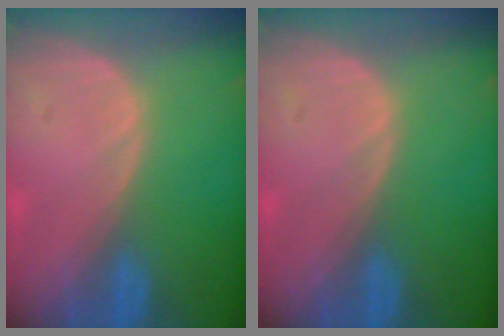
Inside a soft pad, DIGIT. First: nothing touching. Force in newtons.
{"total": 0.0}